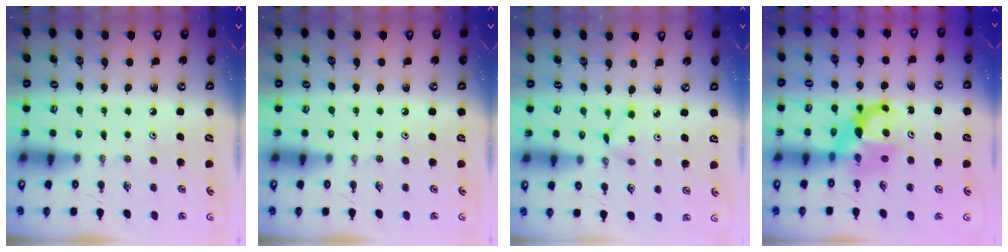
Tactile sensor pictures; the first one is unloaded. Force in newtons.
{"total": 0.0}
{"total": 2.0, "press": 2.0, "slide": 0.2}
{"total": 6.3, "press": 6.3, "slide": 0.5}